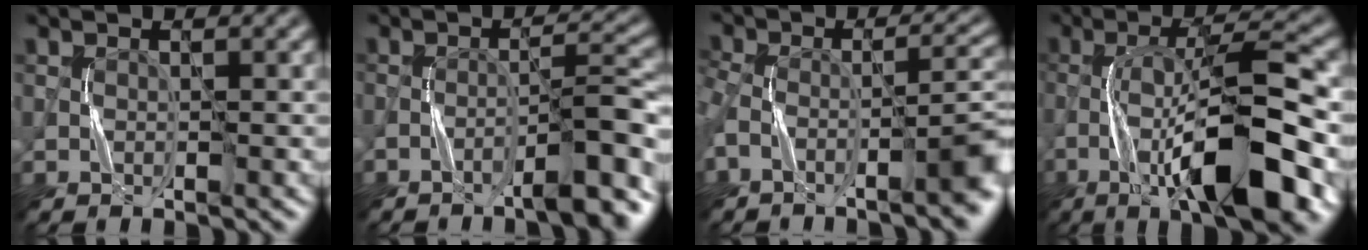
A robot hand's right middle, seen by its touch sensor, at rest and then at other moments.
{"total": 5.4, "force": [-3.6, 0.8, 3.9], "torque": [-0.044, 0.020, -0.056]}
{"total": 7.1, "force": [-4.1, 2.1, 5.4], "torque": [-0.089, -0.004, -0.074]}
{"total": 11.5, "force": [-4.6, 2.9, 10.2], "torque": [-0.169, 0.014, -0.077]}